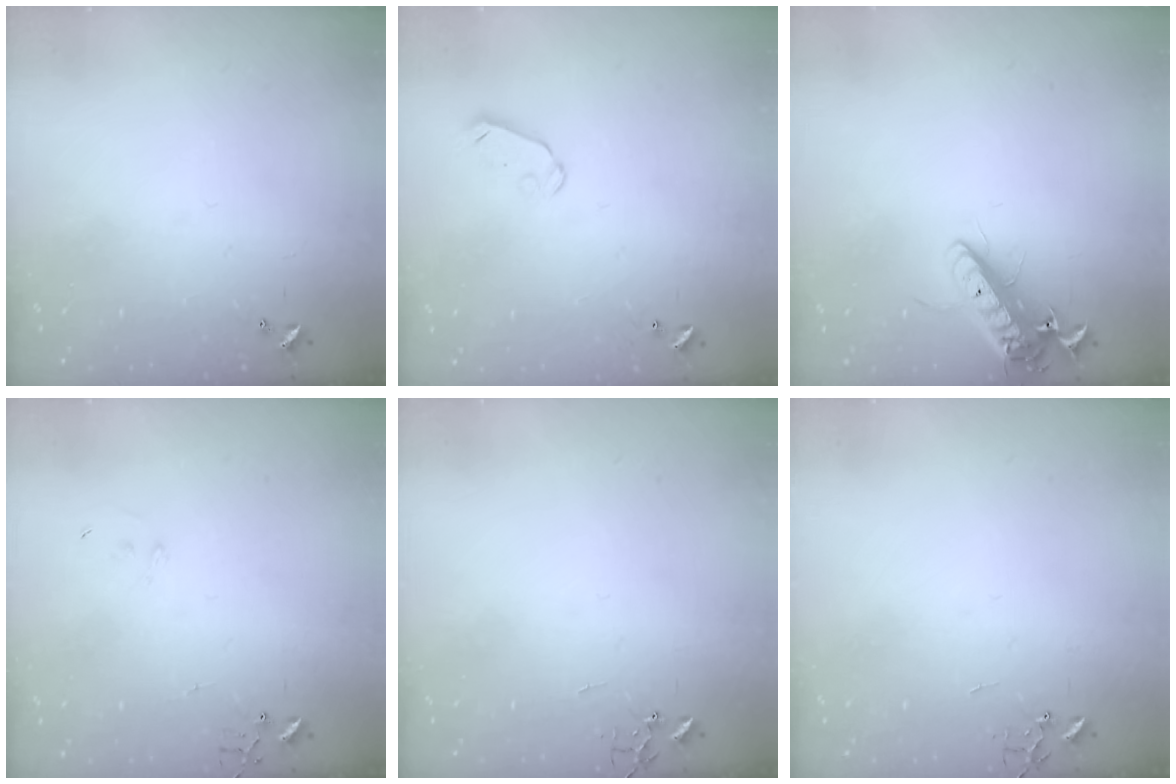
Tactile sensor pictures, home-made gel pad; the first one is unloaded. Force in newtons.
{"total": 5.9, "press": 5.9, "slide": 0.6}
{"total": 14.0, "press": 13.7, "slide": 2.8}
{"total": 6.8, "press": 6.8, "slide": 0.5}
{"total": 0.0}
{"total": 0.0}